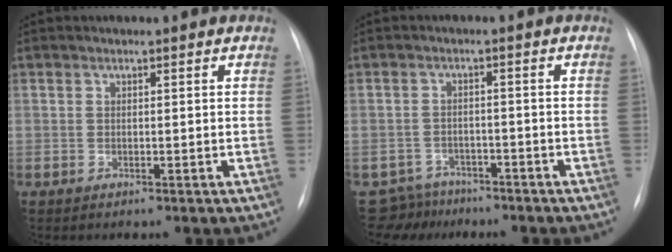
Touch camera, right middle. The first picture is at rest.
{"total": 4.8, "force": [-4.1, 2.3, -1.1], "torque": [0.018, 0.007, -0.066]}